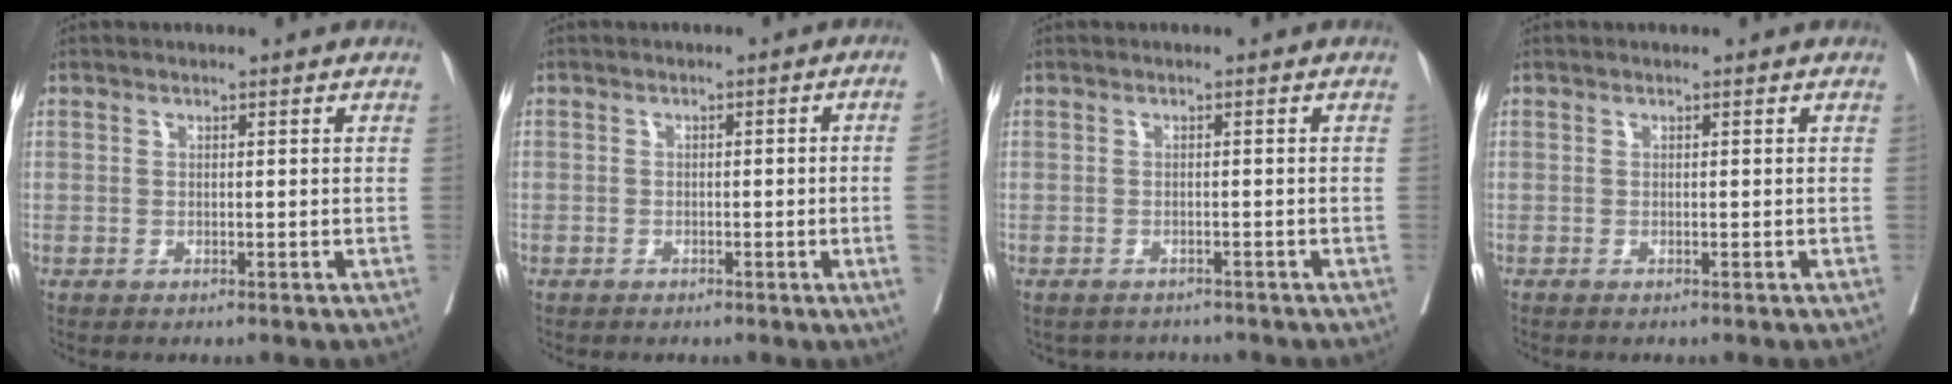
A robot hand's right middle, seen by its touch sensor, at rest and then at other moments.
{"total": 3.4, "force": [-0.7, -0.3, 3.3], "torque": [-0.043, 0.007, -0.008]}
{"total": 3.1, "force": [-2.8, 1.4, -0.1], "torque": [0.002, 0.004, -0.039]}
{"total": 0.0}